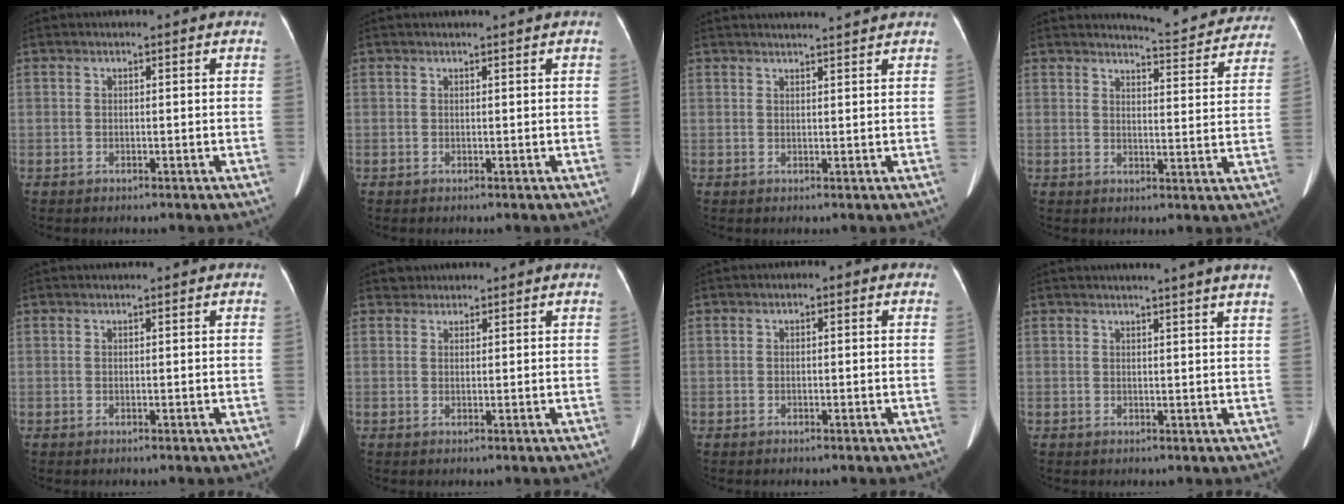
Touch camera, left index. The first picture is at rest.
{"total": 0.0}
{"total": 5.3, "force": [5.1, -0.8, 1.4], "torque": [-0.017, 0.014, 0.060]}
{"total": 10.0, "force": [9.8, 1.1, 1.4], "torque": [-0.013, -0.021, 0.106]}
{"total": 0.7, "force": [0.7, 0.0, 0.3], "torque": [-0.005, 0.012, 0.012]}
{"total": 1.4, "force": [1.1, 0.7, -0.4], "torque": [0.005, 0.009, 0.017]}
{"total": 0.7, "force": [-0.3, 0.5, 0.5], "torque": [-0.003, 0.006, -0.010]}
{"total": 6.6, "force": [5.8, -1.0, 2.8], "torque": [-0.034, 0.008, 0.052]}